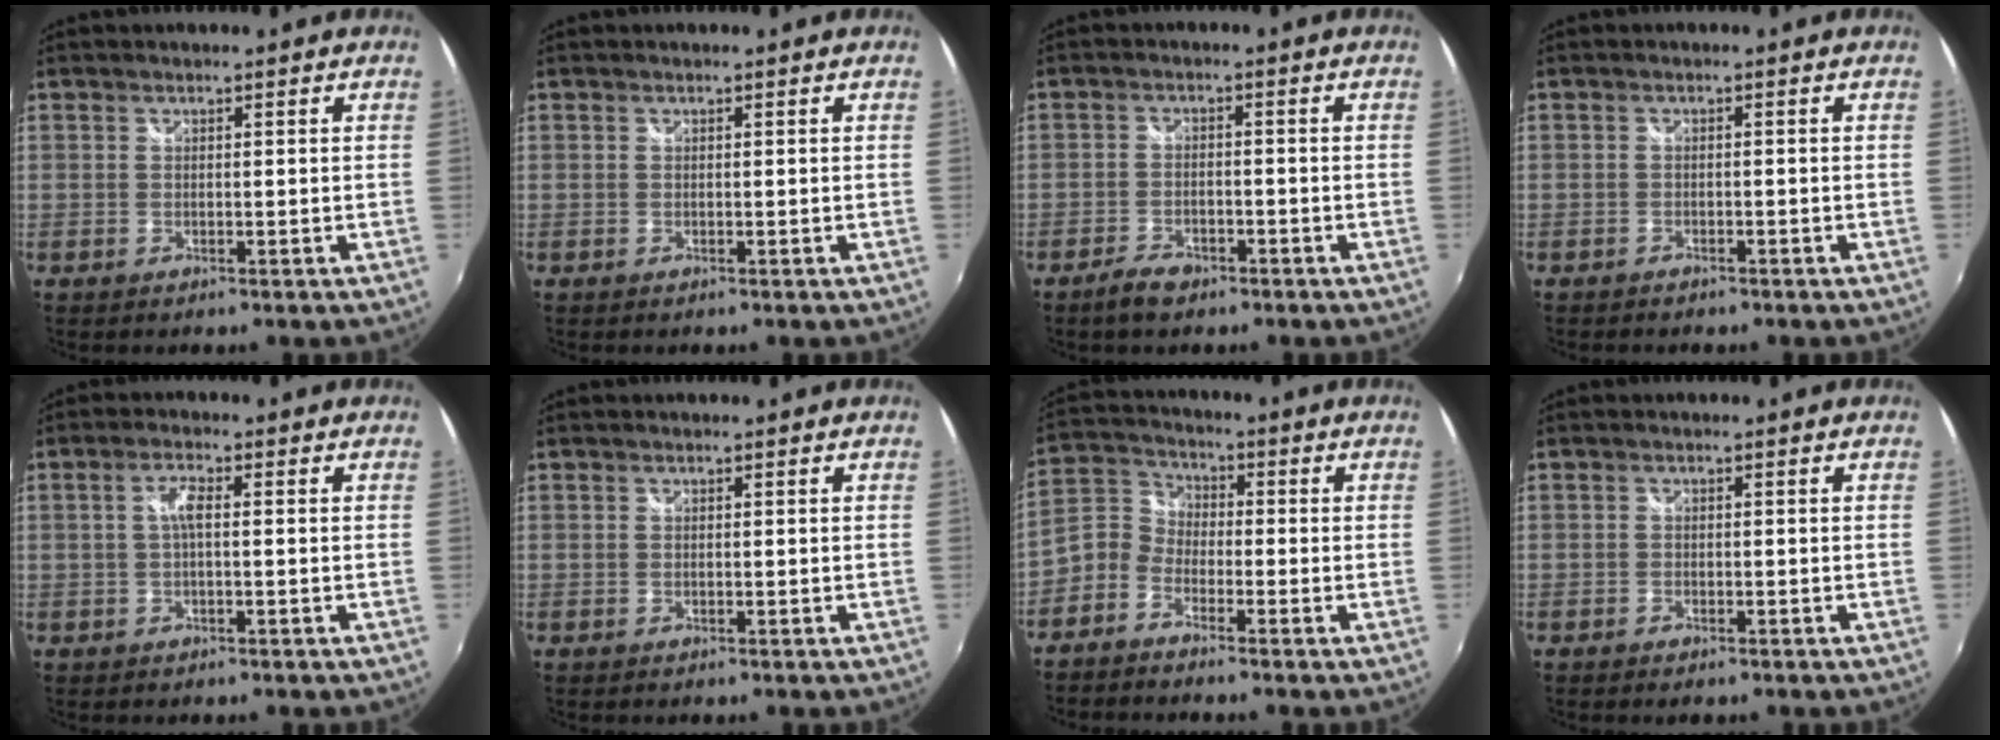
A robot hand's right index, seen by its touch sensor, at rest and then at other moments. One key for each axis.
{"total": 0.0}
{"total": 4.6, "fx": -3.4, "fy": 2.0, "fz": 2.2, "tx": -0.059, "ty": -0.001, "tz": -0.061}
{"total": 1.8, "fx": -1.5, "fy": 0.7, "fz": 0.4, "tx": -0.013, "ty": -0.006, "tz": -0.026}
{"total": 2.7, "fx": -0.1, "fy": 0.6, "fz": 2.7, "tx": -0.054, "ty": 0.006, "tz": -0.001}
{"total": 0.0}
{"total": 5.7, "fx": -3.1, "fy": 4.1, "fz": 2.5, "tx": -0.068, "ty": 0.019, "tz": -0.078}
{"total": 1.6, "fx": -1.2, "fy": 0.8, "fz": 0.6, "tx": -0.016, "ty": -0.005, "tz": -0.022}